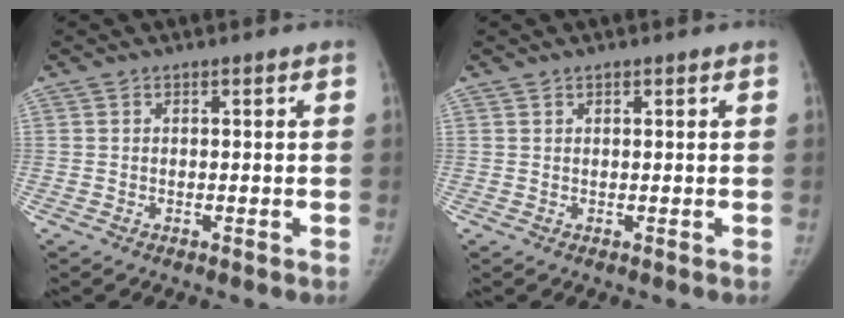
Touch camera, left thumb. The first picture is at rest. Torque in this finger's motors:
{"motor_torque": [-0.26, -0.06, -0.34, -0.02, -0.03]}